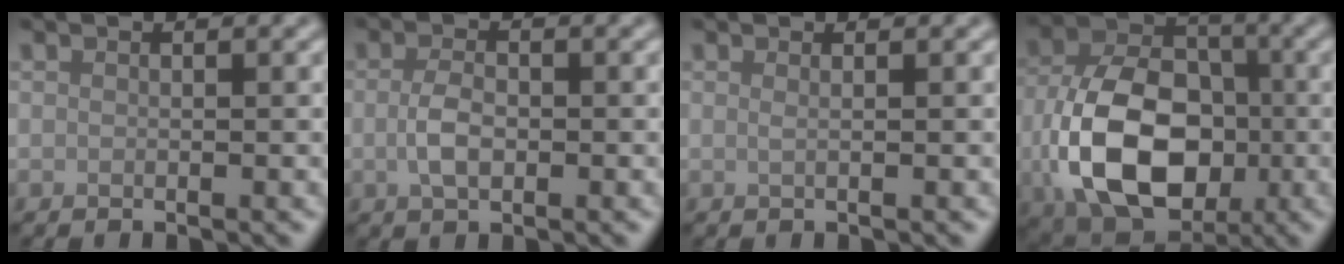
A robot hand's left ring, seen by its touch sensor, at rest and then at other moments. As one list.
[{"total": 2.6, "force": [-0.3, 1.4, 2.1], "torque": [-0.046, -0.001, -0.008]}, {"total": 0.9, "force": [0.3, 0.4, 0.8], "torque": [-0.008, -0.003, -0.002]}, {"total": 12.6, "force": [-2.7, 8.6, 8.7], "torque": [-0.172, -0.019, -0.052]}]